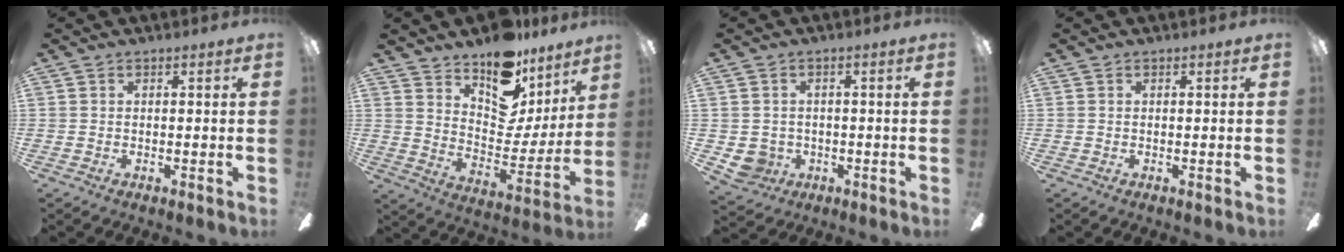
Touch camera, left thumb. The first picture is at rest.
{"total": 13.7, "force": [10.7, 7.1, 4.7], "torque": [-0.066, -0.090, 0.193]}
{"total": 4.2, "force": [-0.3, 4.2, 0.5], "torque": [-0.032, 0.003, -0.005]}
{"total": 0.0}